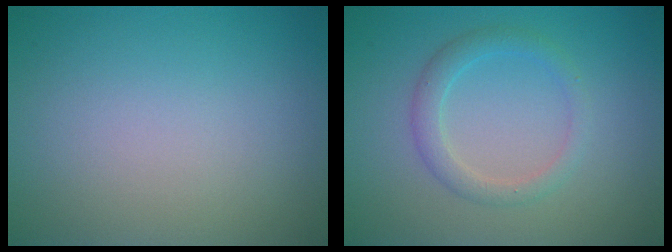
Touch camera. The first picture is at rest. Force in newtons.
{"total": 2.2, "press": 2.2, "slide": 0.1}